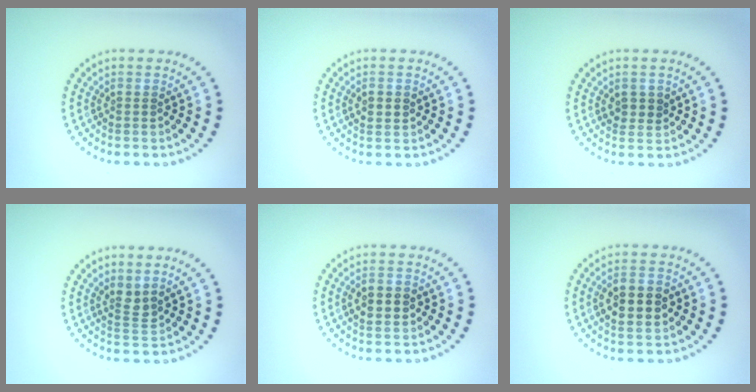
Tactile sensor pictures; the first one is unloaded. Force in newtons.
{"total": 1.7, "press": 1.7, "slide": 0.1}
{"total": 1.6, "press": 1.4, "slide": 0.8}
{"total": 1.7, "press": 1.3, "slide": 1.1}
{"total": 2.2, "press": 2.1, "slide": 0.1}
{"total": 3.4, "press": 3.4, "slide": 0.1}